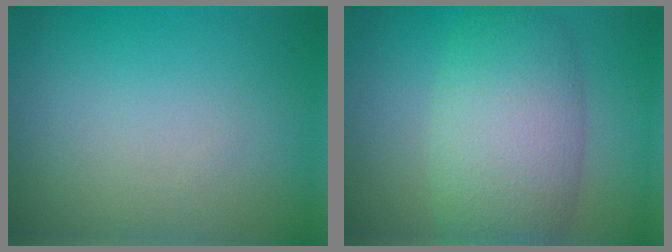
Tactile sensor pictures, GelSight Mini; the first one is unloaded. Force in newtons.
{"total": 7.9, "press": 7.9, "slide": 0.2}